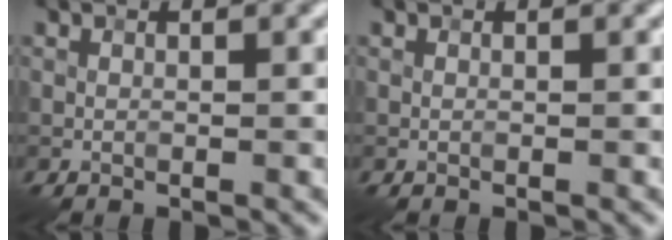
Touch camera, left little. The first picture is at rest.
{"total": 0.0}